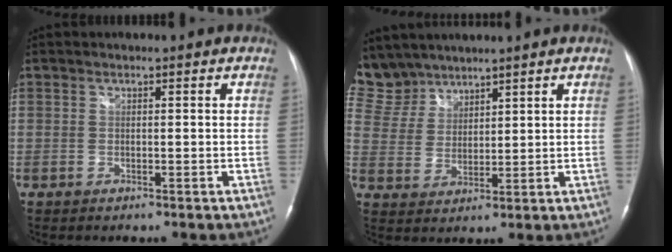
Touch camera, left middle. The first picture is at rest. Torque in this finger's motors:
{"motor_torque": [0.61, -0.59, 0.01, -0.01]}